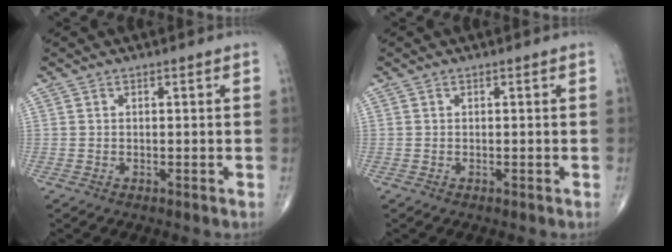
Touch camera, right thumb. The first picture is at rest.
{"total": 0.0}